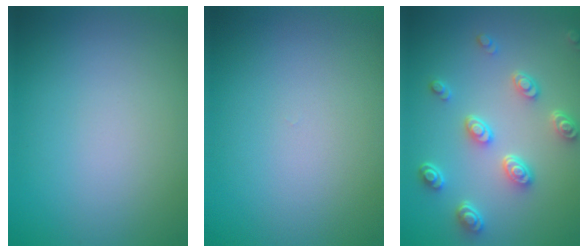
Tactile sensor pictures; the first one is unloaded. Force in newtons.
{"total": 0.0}
{"total": 4.5, "press": 3.5, "slide": 2.9}